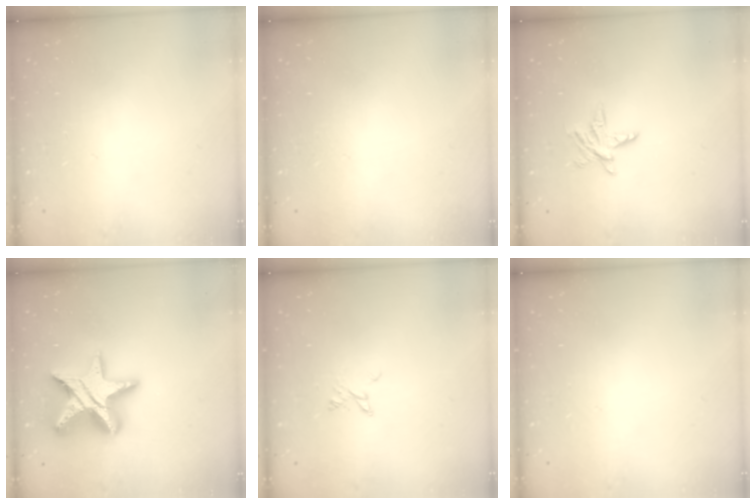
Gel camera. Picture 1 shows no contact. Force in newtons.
{"total": 0.0}
{"total": 5.8, "press": 5.8, "slide": 0.5}
{"total": 19.6, "press": 19.6, "slide": 1.3}
{"total": 3.1, "press": 3.1, "slide": 0.2}
{"total": 0.0}